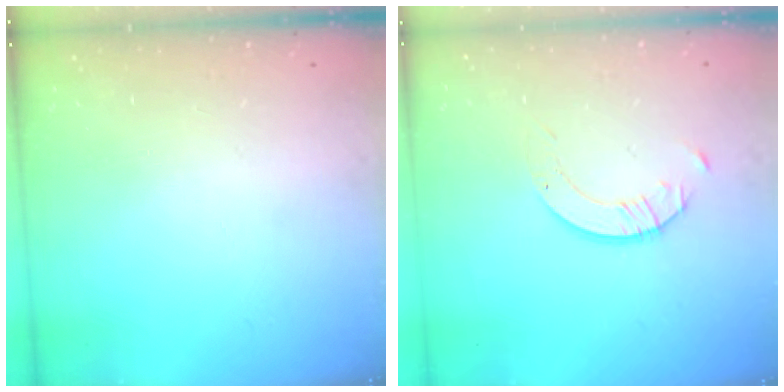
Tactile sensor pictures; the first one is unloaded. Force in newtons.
{"total": 2.0, "press": 2.0, "slide": 0.2}